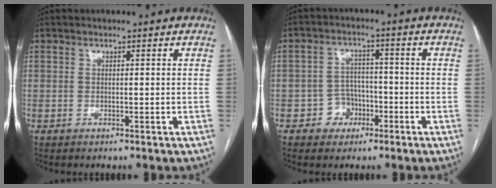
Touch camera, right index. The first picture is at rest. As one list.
[{"total": 4.9, "force": [-2.2, 4.3, 0.9], "torque": [-0.004, 0.017, -0.032]}]